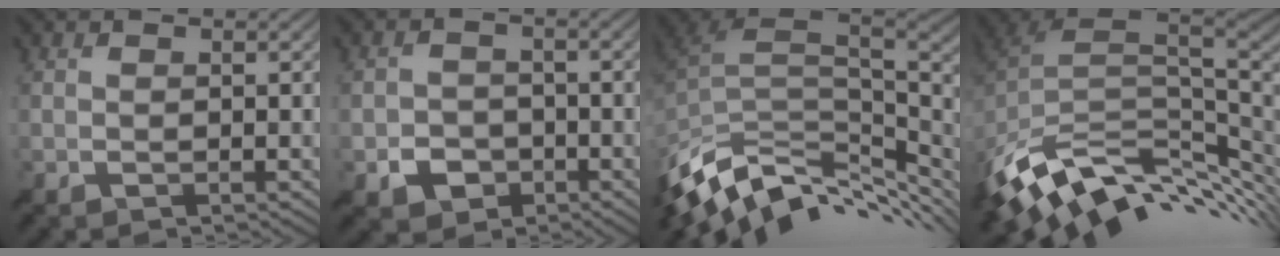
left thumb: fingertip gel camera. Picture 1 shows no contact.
{"total": 3.4, "force": [-1.4, 2.8, 1.3], "torque": [-0.021, -0.003, -0.026]}
{"total": 12.1, "force": [-5.2, 6.3, 8.9], "torque": [-0.216, -0.011, -0.088]}
{"total": 13.3, "force": [-3.1, 7.7, 10.3], "torque": [-0.230, -0.019, -0.039]}